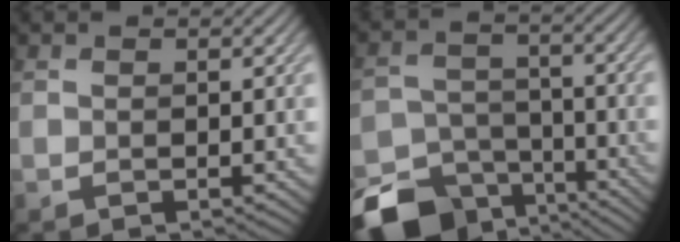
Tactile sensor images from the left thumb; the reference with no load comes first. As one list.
[{"total": 12.0, "force": [-8.4, 6.8, 5.2], "torque": [-0.103, -0.026, -0.142]}]